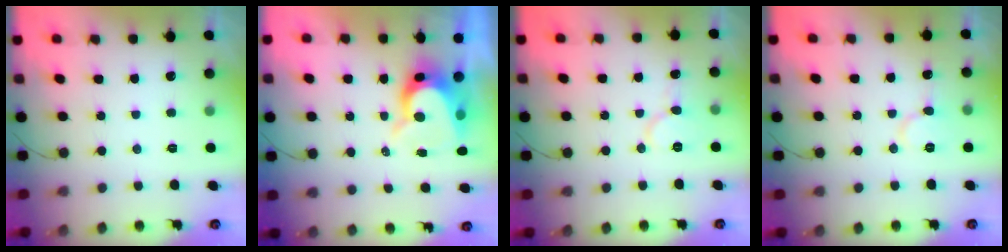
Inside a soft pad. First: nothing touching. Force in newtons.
{"total": 8.4, "press": 8.4, "slide": 0.5}
{"total": 6.7, "press": 6.7, "slide": 0.7}
{"total": 6.7, "press": 6.7, "slide": 0.7}